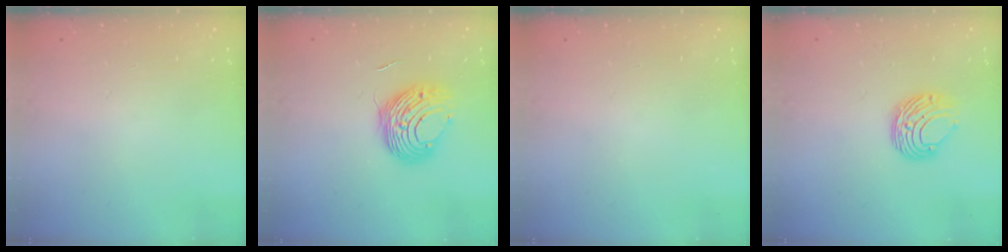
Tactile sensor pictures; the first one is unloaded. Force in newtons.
{"total": 9.3, "press": 9.3, "slide": 0.6}
{"total": 0.0}
{"total": 8.7, "press": 8.6, "slide": 0.7}